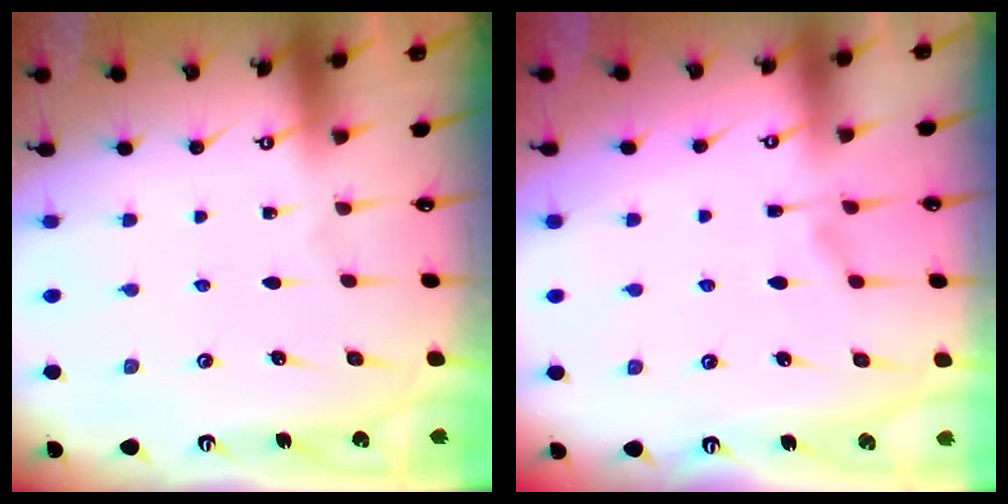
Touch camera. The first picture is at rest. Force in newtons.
{"total": 1.3, "press": 0.3, "slide": 1.2}